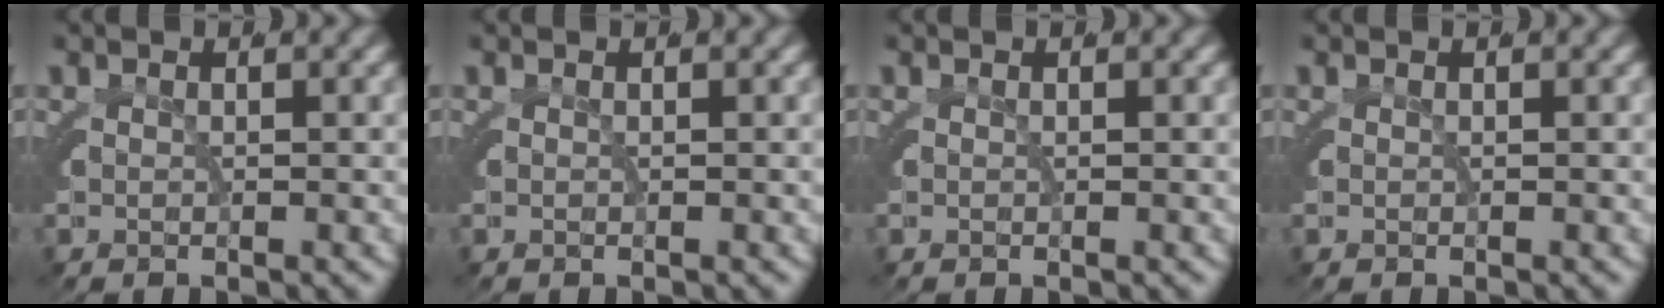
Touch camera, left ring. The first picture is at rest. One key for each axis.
{"total": 0.0}
{"total": 0.0}
{"total": 0.0}